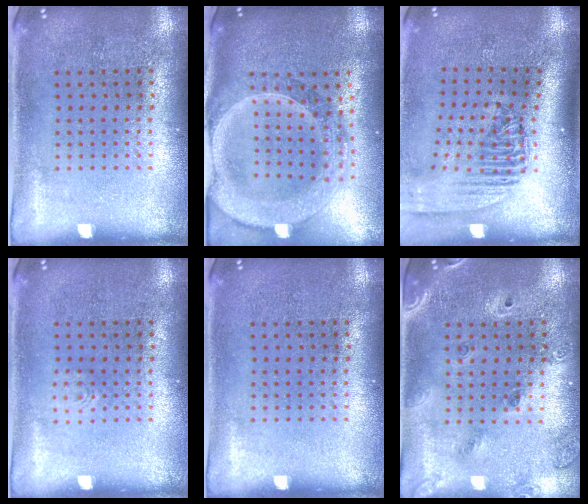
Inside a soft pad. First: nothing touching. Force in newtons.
{"total": 2.7, "press": 2.4, "slide": 1.4}
{"total": 2.3, "press": 1.8, "slide": 1.5}
{"total": 0.5, "press": 0.5, "slide": 0.1}
{"total": 0.0}
{"total": 1.6, "press": 1.4, "slide": 0.9}